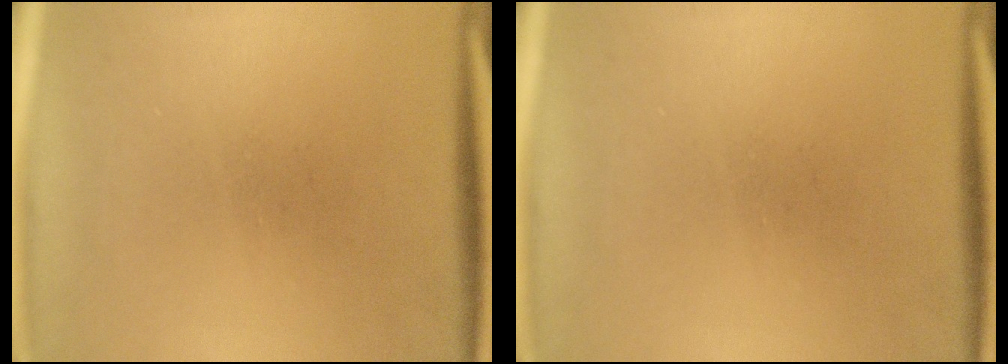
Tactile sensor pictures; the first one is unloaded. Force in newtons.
{"total": 0.0}